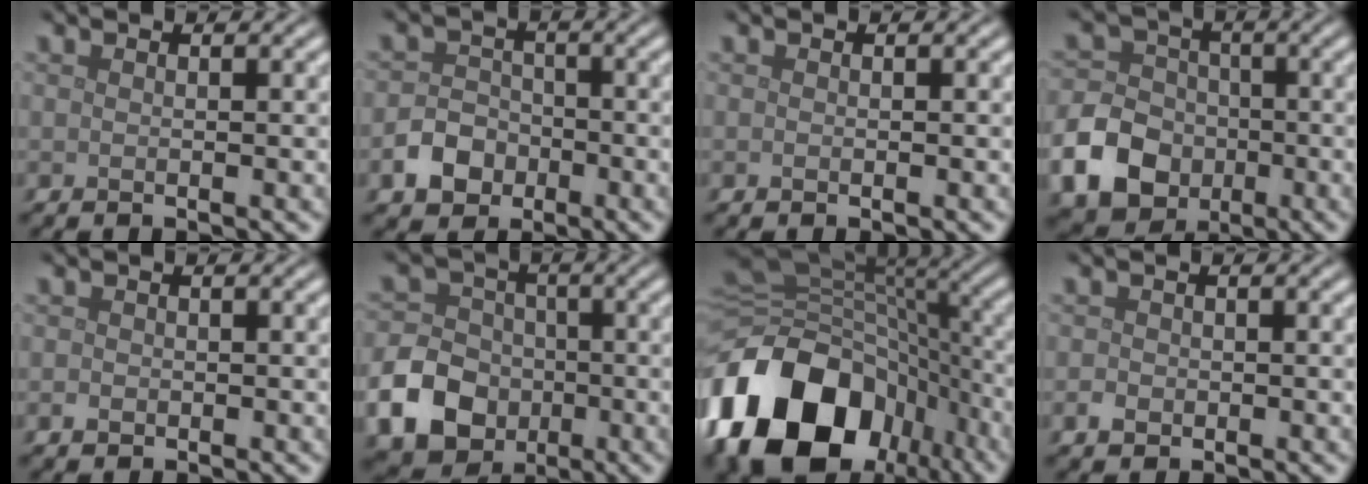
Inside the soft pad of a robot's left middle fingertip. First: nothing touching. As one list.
[{"total": 3.4, "force": [-1.6, 2.7, 1.4], "torque": [-0.024, 0.002, -0.033]}, {"total": 0.0}, {"total": 10.2, "force": [-4.1, 8.4, 4.1], "torque": [-0.081, -0.035, -0.102]}, {"total": 0.8, "force": [-0.2, 0.7, 0.3], "torque": [-0.004, -0.004, -0.006]}, {"total": 11.3, "force": [-4.4, 9.5, 4.3], "torque": [-0.085, -0.039, -0.104]}, {"total": 17.3, "force": [-7.7, 12.2, 9.5], "torque": [-0.205, -0.021, -0.131]}, {"total": 1.2, "force": [-0.4, 1.0, 0.5], "torque": [-0.006, -0.002, -0.011]}]